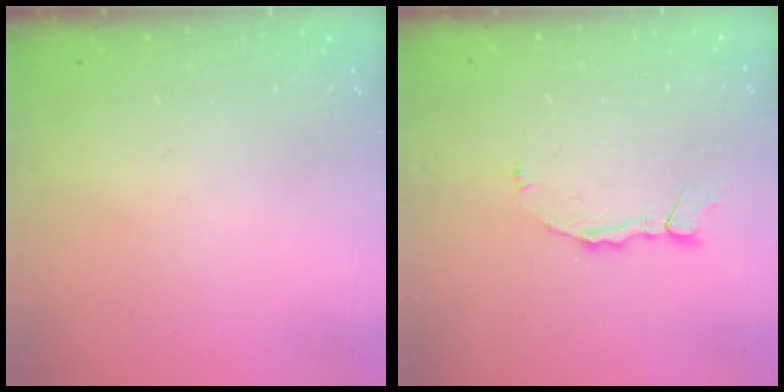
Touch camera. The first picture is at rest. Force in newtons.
{"total": 4.3, "press": 4.3, "slide": 0.1}